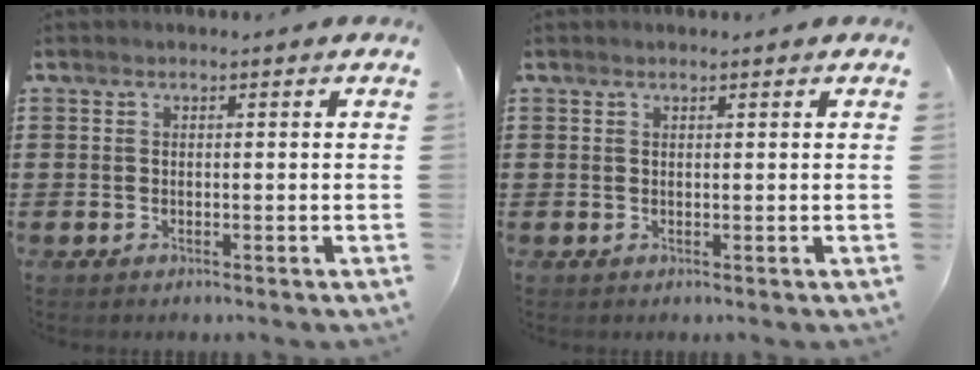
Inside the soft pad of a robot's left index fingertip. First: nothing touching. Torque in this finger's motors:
{"motor_torque": [0.09, 0.06, 0.03, -0.01]}